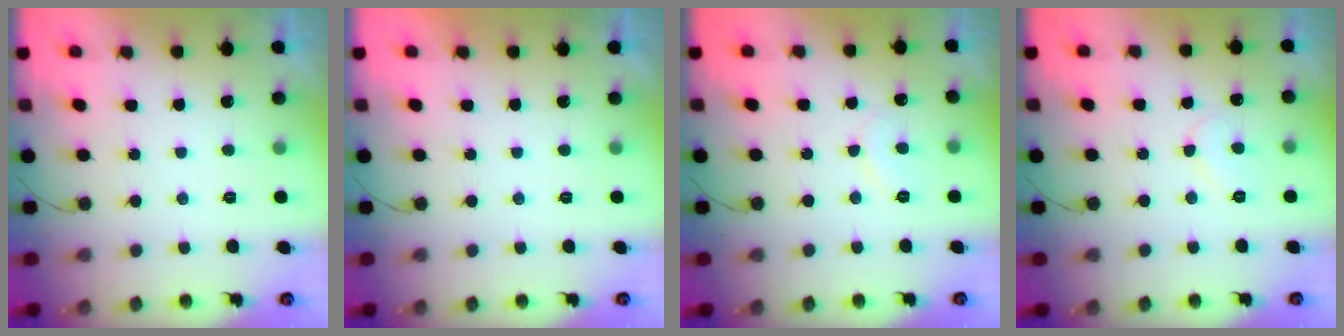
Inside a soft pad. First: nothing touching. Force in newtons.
{"total": 1.9, "press": 1.9, "slide": 0.1}
{"total": 6.4, "press": 6.4, "slide": 0.5}
{"total": 6.7, "press": 6.7, "slide": 0.5}